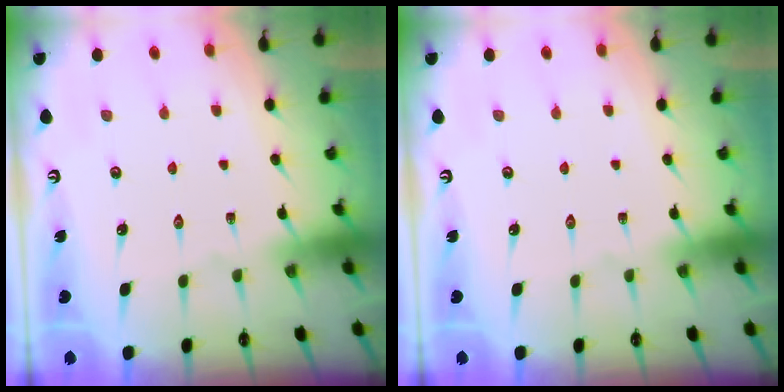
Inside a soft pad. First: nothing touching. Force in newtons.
{"total": 0.0}